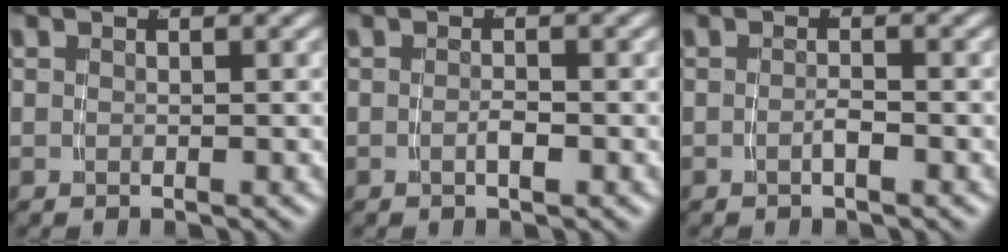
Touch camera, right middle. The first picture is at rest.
{"total": 1.0, "force": [-0.6, 0.0, 0.8], "torque": [-0.015, -0.001, -0.010]}
{"total": 1.1, "force": [-0.9, -0.1, 0.6], "torque": [-0.014, -0.001, -0.016]}